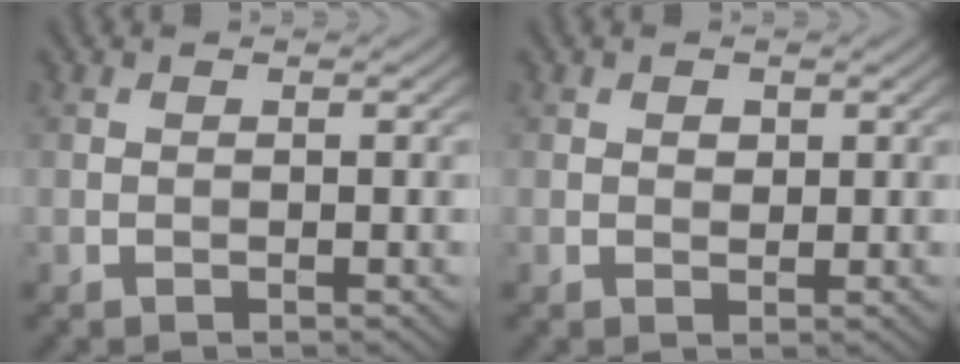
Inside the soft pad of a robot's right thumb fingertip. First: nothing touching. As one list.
[{"total": 1.1, "force": [0.4, 0.8, 0.5], "torque": [-0.009, -0.004, 0.006]}]